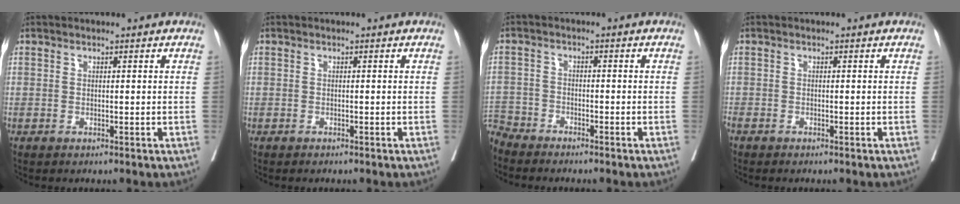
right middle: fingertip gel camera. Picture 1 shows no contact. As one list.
[{"total": 0.5, "force": [-0.5, 0.1, 0.1], "torque": [-0.007, -0.001, -0.010]}, {"total": 5.0, "force": [-4.9, 0.9, -0.3], "torque": [0.012, -0.008, -0.096]}, {"total": 1.8, "force": [-1.6, 0.3, 0.8], "torque": [-0.022, -0.001, -0.031]}]